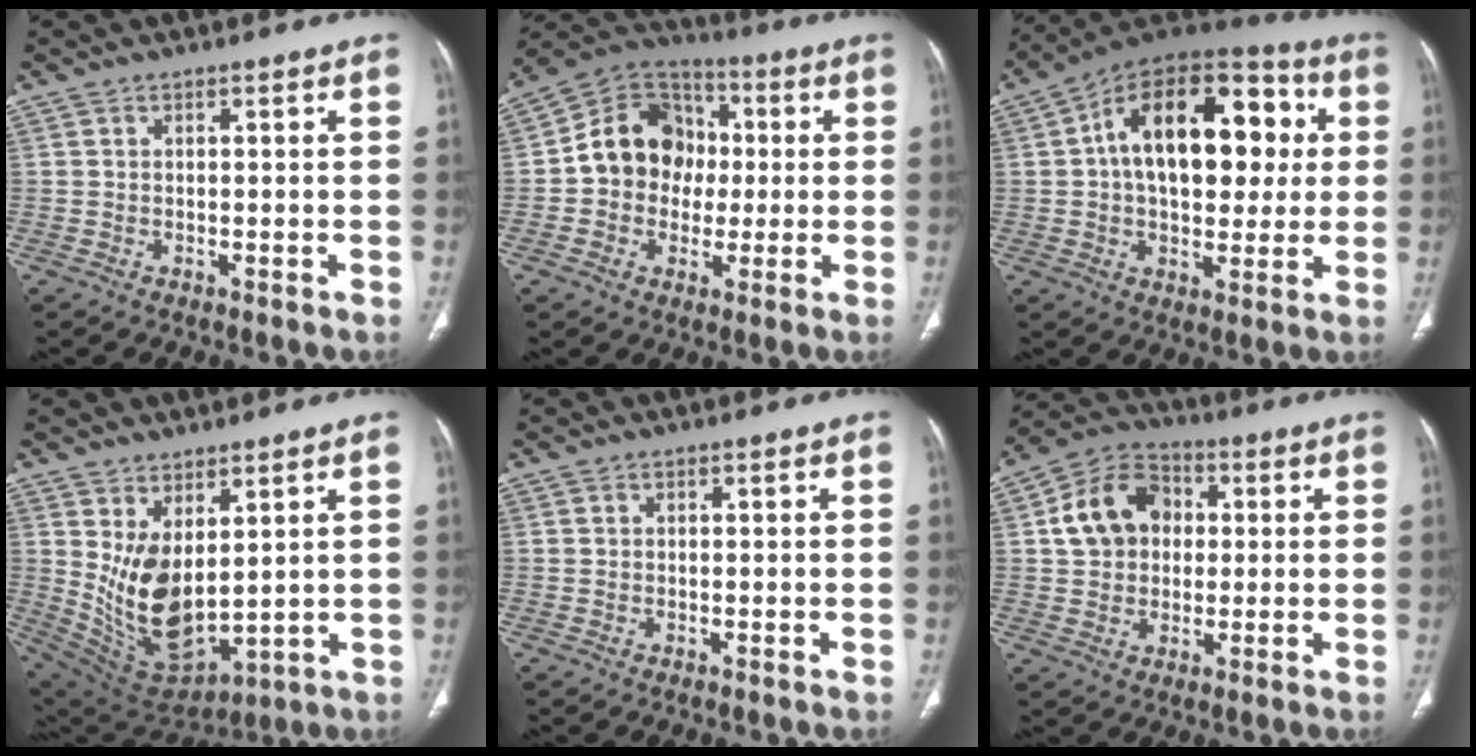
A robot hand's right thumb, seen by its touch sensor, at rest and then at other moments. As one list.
[{"total": 14.5, "force": [0.1, 12.4, 7.5], "torque": [-0.080, 0.030, -0.008]}, {"total": 23.9, "force": [3.7, 14.0, 19.1], "torque": [-0.262, 0.029, 0.048]}, {"total": 12.8, "force": [3.2, 6.7, 10.4], "torque": [-0.183, -0.035, 0.091]}, {"total": 0.0}, {"total": 12.4, "force": [1.8, 9.9, 7.2], "torque": [-0.103, 0.018, 0.023]}]